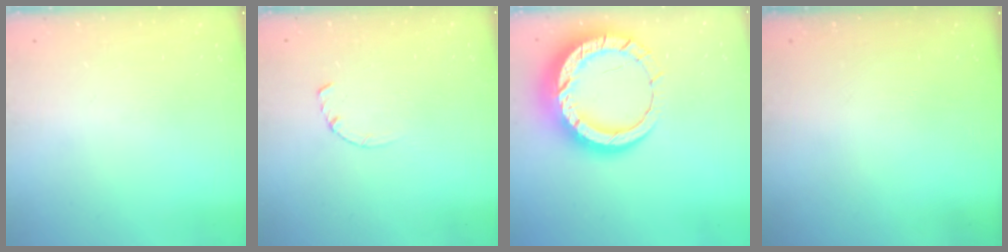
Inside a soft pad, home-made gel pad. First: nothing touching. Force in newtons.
{"total": 2.8, "press": 2.8, "slide": 0.4}
{"total": 18.7, "press": 18.6, "slide": 1.5}
{"total": 0.0}